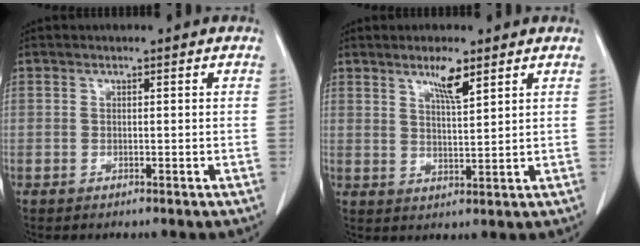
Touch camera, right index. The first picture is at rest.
{"total": 4.5, "force": [3.1, 0.5, 3.3], "torque": [-0.060, -0.005, 0.055]}